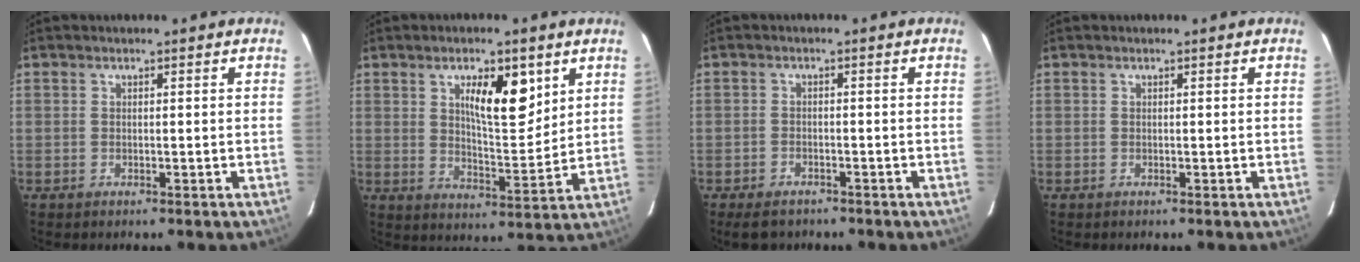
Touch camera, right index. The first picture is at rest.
{"total": 9.3, "force": [4.2, 2.9, 7.8], "torque": [-0.125, -0.002, 0.073]}
{"total": 4.2, "force": [-3.4, 2.1, 1.5], "torque": [-0.027, -0.003, -0.048]}
{"total": 0.0}